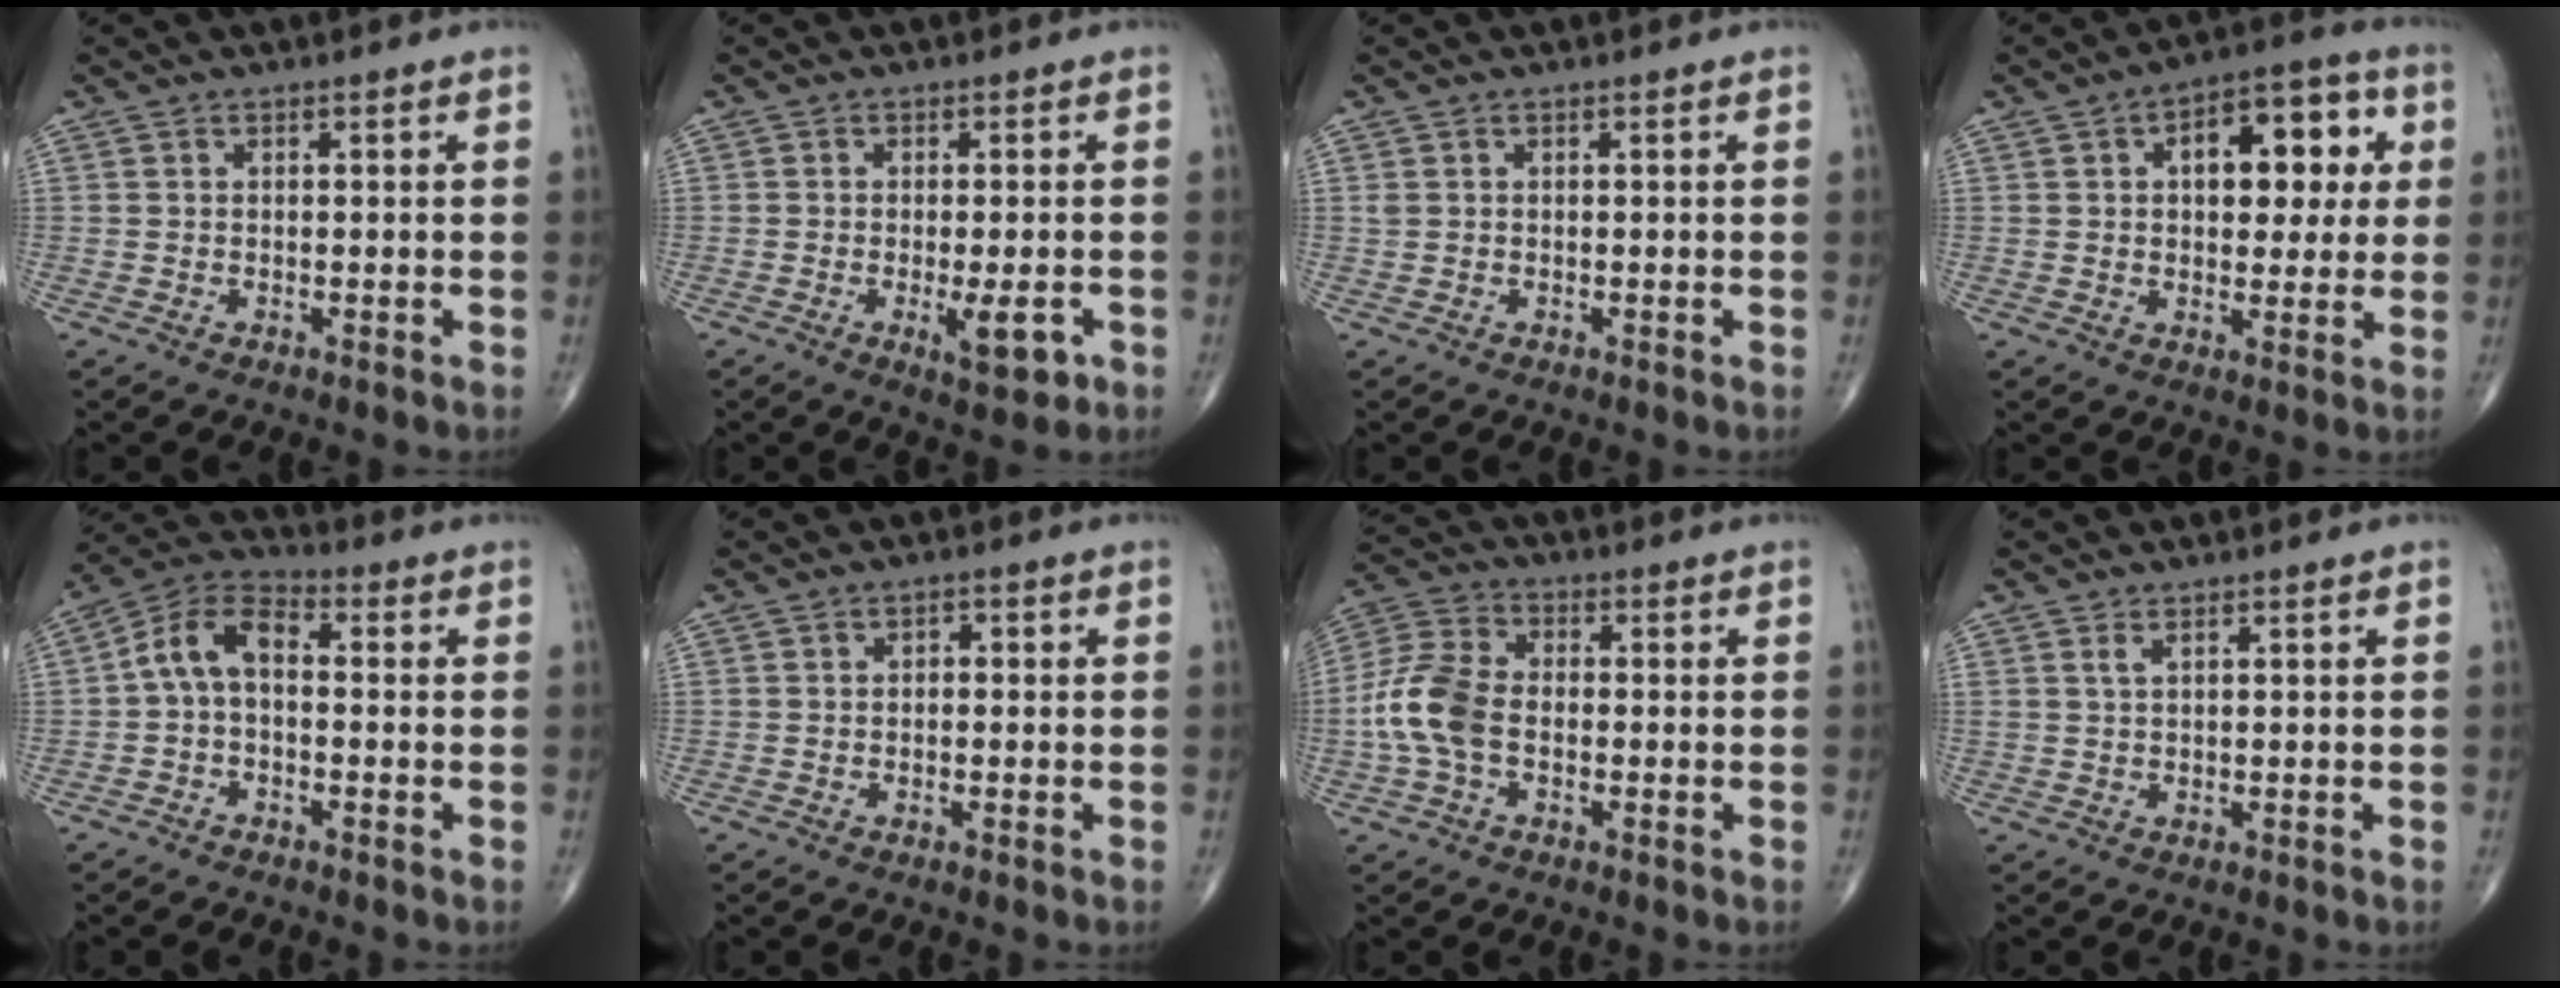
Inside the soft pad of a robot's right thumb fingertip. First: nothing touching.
{"total": 5.5, "force": [-1.8, 1.8, 4.9], "torque": [-0.065, -0.008, -0.022]}
{"total": 0.6, "force": [0.2, 0.5, 0.4], "torque": [-0.007, 0.005, 0.005]}
{"total": 14.1, "force": [3.4, 7.7, 11.3], "torque": [-0.113, 0.014, 0.044]}
{"total": 8.4, "force": [-0.2, 4.9, 6.8], "torque": [-0.120, 0.032, -0.021]}
{"total": 1.3, "force": [0.0, 0.9, 1.0], "torque": [-0.005, 0.006, -0.006]}
{"total": 10.4, "force": [-1.7, 6.5, 7.9], "torque": [-0.174, 0.027, -0.043]}
{"total": 1.1, "force": [0.7, 0.2, 0.8], "torque": [-0.019, 0.002, 0.015]}